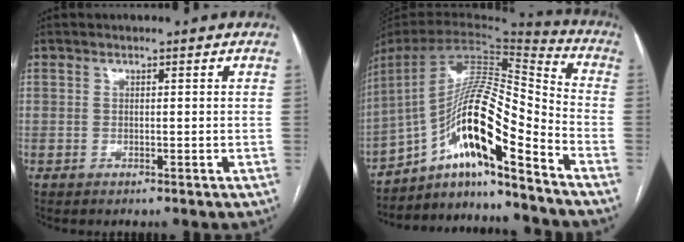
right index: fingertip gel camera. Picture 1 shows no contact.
{"total": 17.7, "force": [-10.4, 1.5, 14.2], "torque": [-0.267, 0.018, -0.182]}